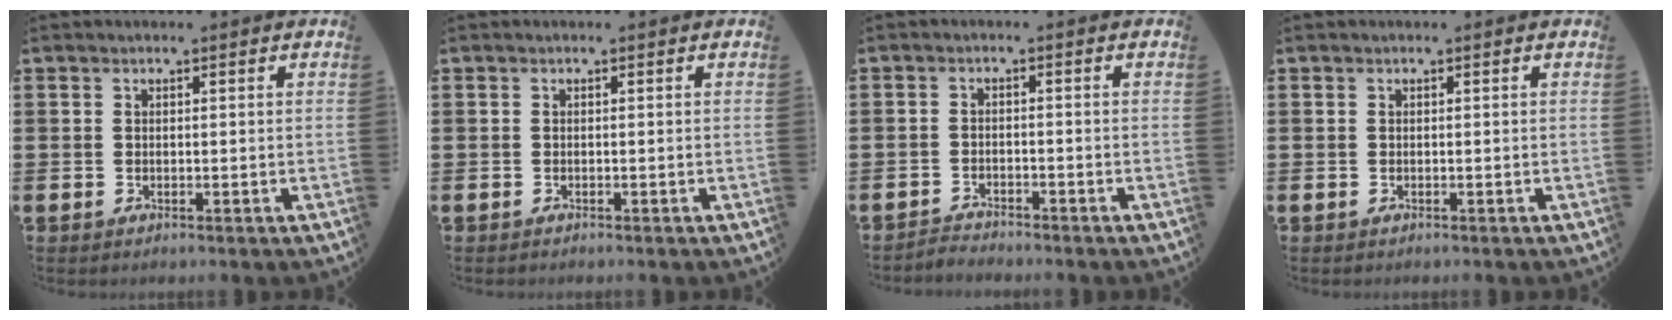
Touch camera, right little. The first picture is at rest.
{"total": 0.0}
{"total": 1.8, "force": [-1.7, 0.0, -0.2], "torque": [0.000, 0.005, -0.038]}
{"total": 0.0}